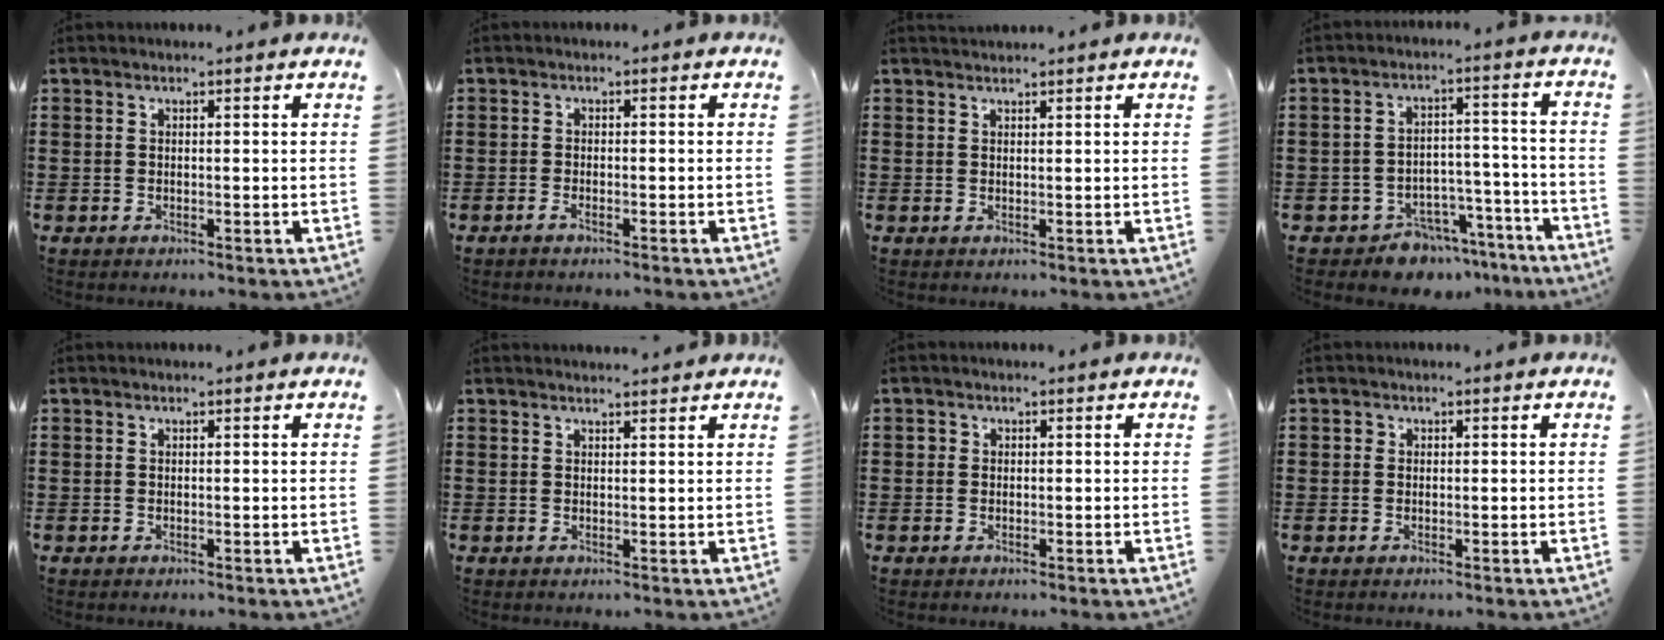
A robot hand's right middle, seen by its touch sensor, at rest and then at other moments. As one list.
[{"total": 0.9, "force": [-0.6, 0.0, 0.7], "torque": [-0.013, -0.003, -0.011]}, {"total": 0.9, "force": [0.9, 0.1, 0.0], "torque": [-0.001, -0.001, 0.017]}, {"total": 5.9, "force": [-5.5, 2.0, 1.0], "torque": [-0.017, 0.025, -0.106]}, {"total": 0.0}, {"total": 1.4, "force": [1.4, 0.0, 0.2], "torque": [0.002, -0.002, 0.024]}, {"total": 0.7, "force": [0.1, 0.7, 0.1], "torque": [-0.004, 0.006, 0.001]}, {"total": 0.6, "force": [0.2, 0.6, 0.0], "torque": [-0.001, 0.005, 0.003]}]